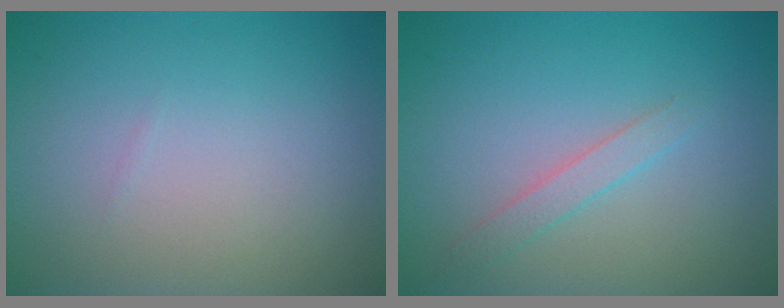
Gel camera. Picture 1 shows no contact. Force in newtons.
{"total": 1.5, "press": 1.5, "slide": 0.1}